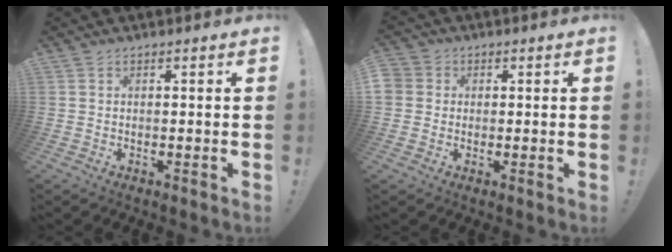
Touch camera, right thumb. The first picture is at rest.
{"total": 3.7, "force": [0.0, 3.5, 1.1], "torque": [-0.025, 0.003, -0.001]}